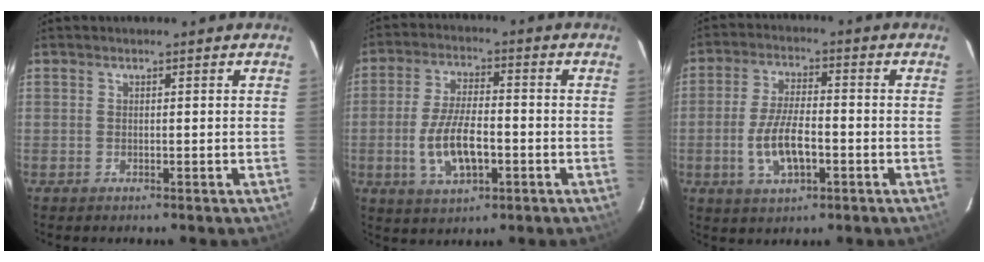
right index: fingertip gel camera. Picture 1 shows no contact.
{"total": 10.5, "force": [-2.9, 4.6, 9.0], "torque": [-0.182, -0.005, -0.045]}
{"total": 9.2, "force": [-2.8, 3.8, 7.9], "torque": [-0.161, -0.004, -0.046]}